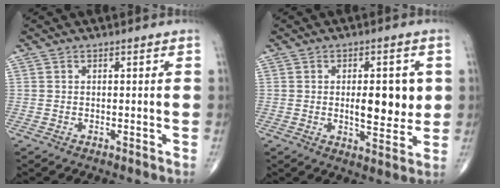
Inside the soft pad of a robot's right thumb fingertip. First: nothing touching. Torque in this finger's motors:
{"motor_torque": [0.06, 0.07, 0.04, 0.04, 0.18]}